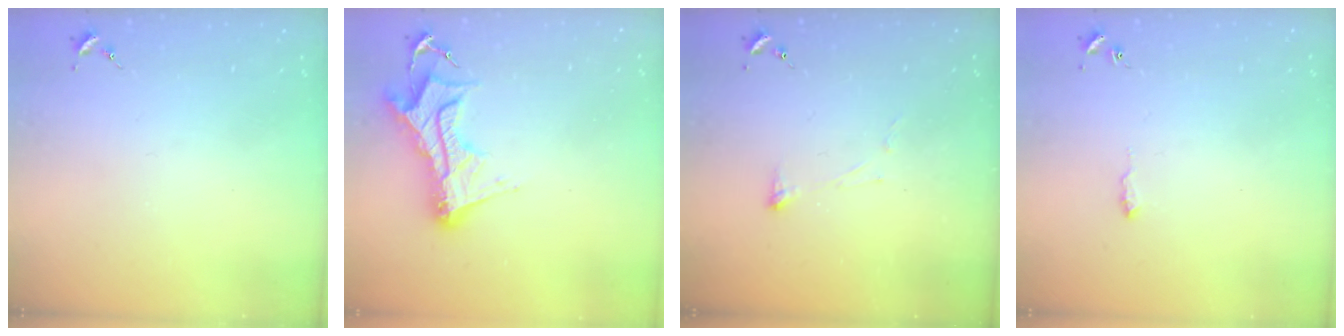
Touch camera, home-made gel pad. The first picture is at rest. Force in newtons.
{"total": 12.7, "press": 12.7, "slide": 1.2}
{"total": 3.4, "press": 3.3, "slide": 0.7}
{"total": 4.1, "press": 4.1, "slide": 0.6}